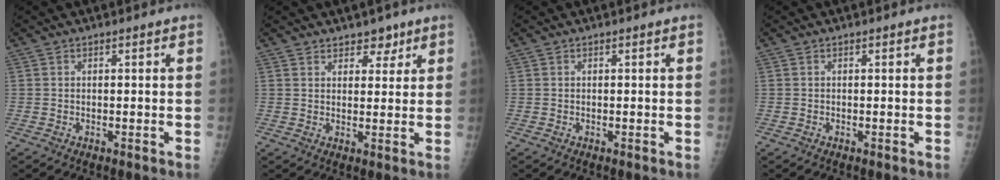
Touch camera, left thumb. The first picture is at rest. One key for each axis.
{"total": 3.6, "fx": 2.6, "fy": 2.2, "fz": 1.2, "tx": 0.014, "ty": -0.015, "tz": 0.038}
{"total": 0.0}
{"total": 0.0}